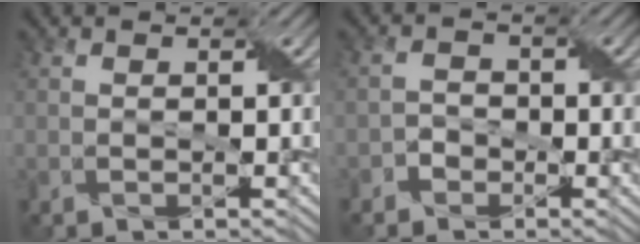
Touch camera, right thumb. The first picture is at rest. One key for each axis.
{"total": 1.9, "fx": -1.3, "fy": 1.3, "fz": 0.5, "tx": -0.008, "ty": 0.007, "tz": -0.028}